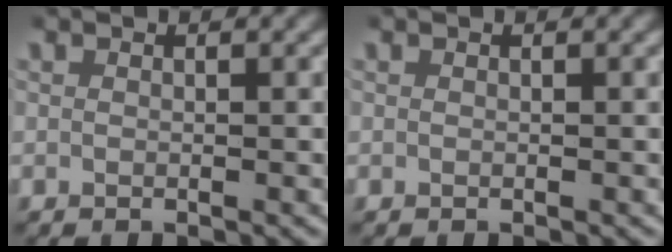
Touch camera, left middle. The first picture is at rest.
{"total": 0.0}